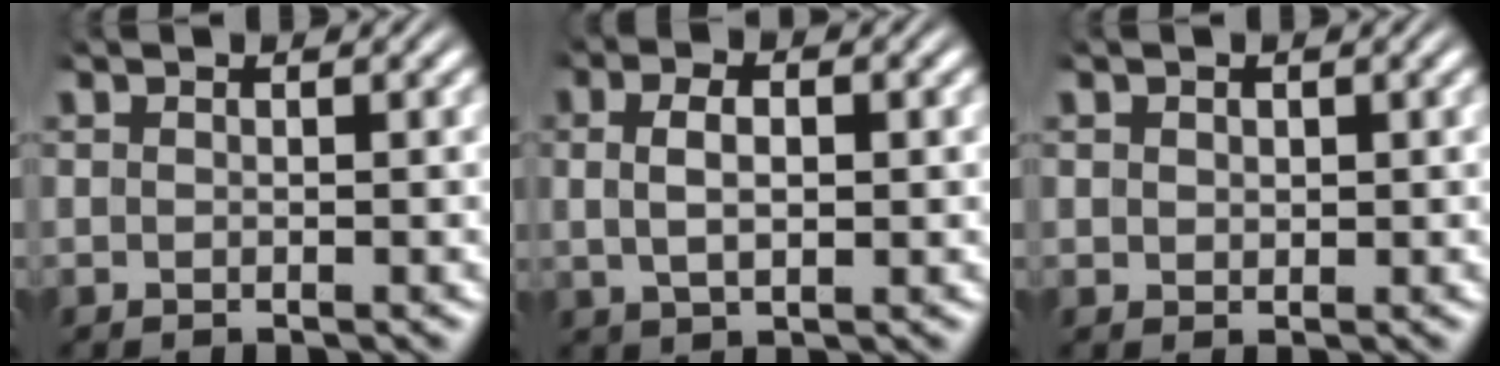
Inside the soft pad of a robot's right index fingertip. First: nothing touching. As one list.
[{"total": 3.5, "force": [0.4, 1.9, 2.9], "torque": [-0.053, -0.001, 0.012]}, {"total": 0.6, "force": [0.4, 0.4, 0.3], "torque": [-0.008, -0.007, 0.016]}]